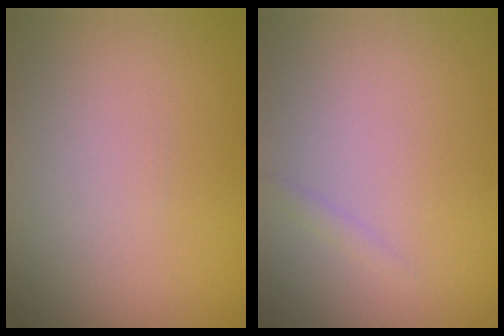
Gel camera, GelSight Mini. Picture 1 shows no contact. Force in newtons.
{"total": 0.6, "press": 0.6, "slide": 0.1}